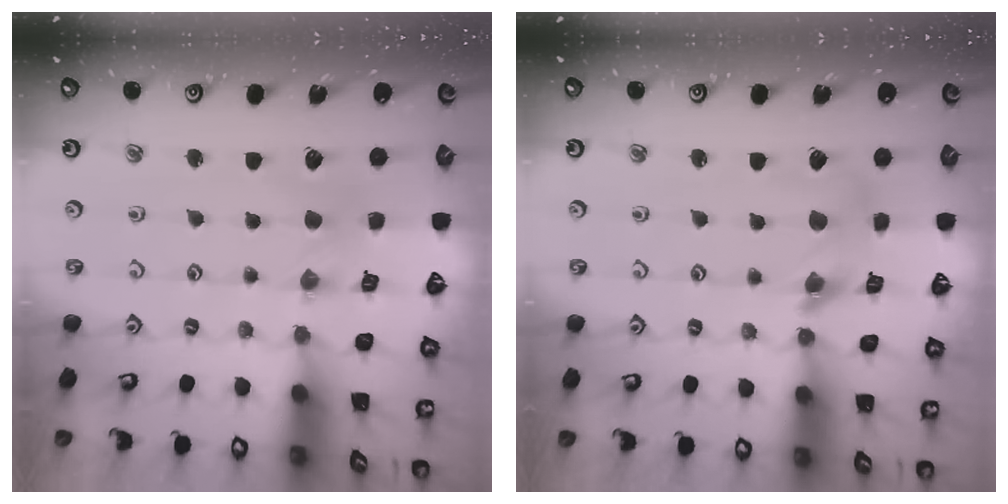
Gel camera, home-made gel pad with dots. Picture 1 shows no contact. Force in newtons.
{"total": 6.9, "press": 6.8, "slide": 0.8}